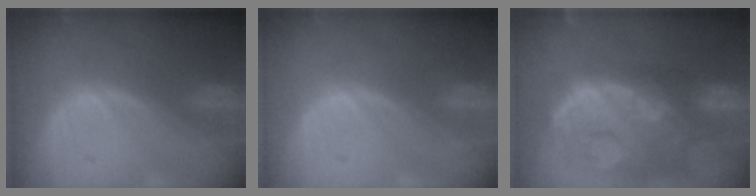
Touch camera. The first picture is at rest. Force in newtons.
{"total": 0.0}
{"total": 14.6, "press": 11.8, "slide": 8.5}